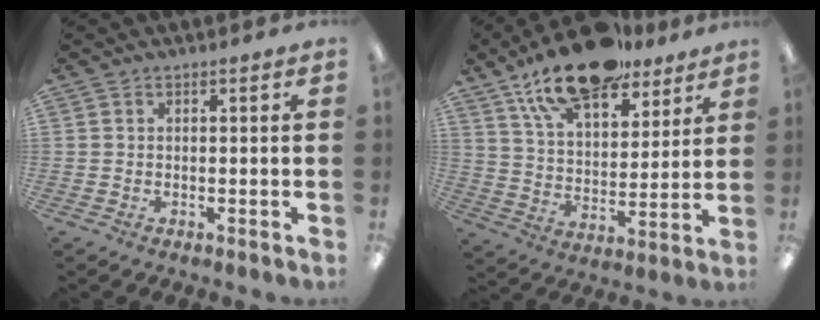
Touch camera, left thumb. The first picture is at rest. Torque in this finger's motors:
{"motor_torque": [0.47, 0.38, 1.62, -1.15, 0.54]}